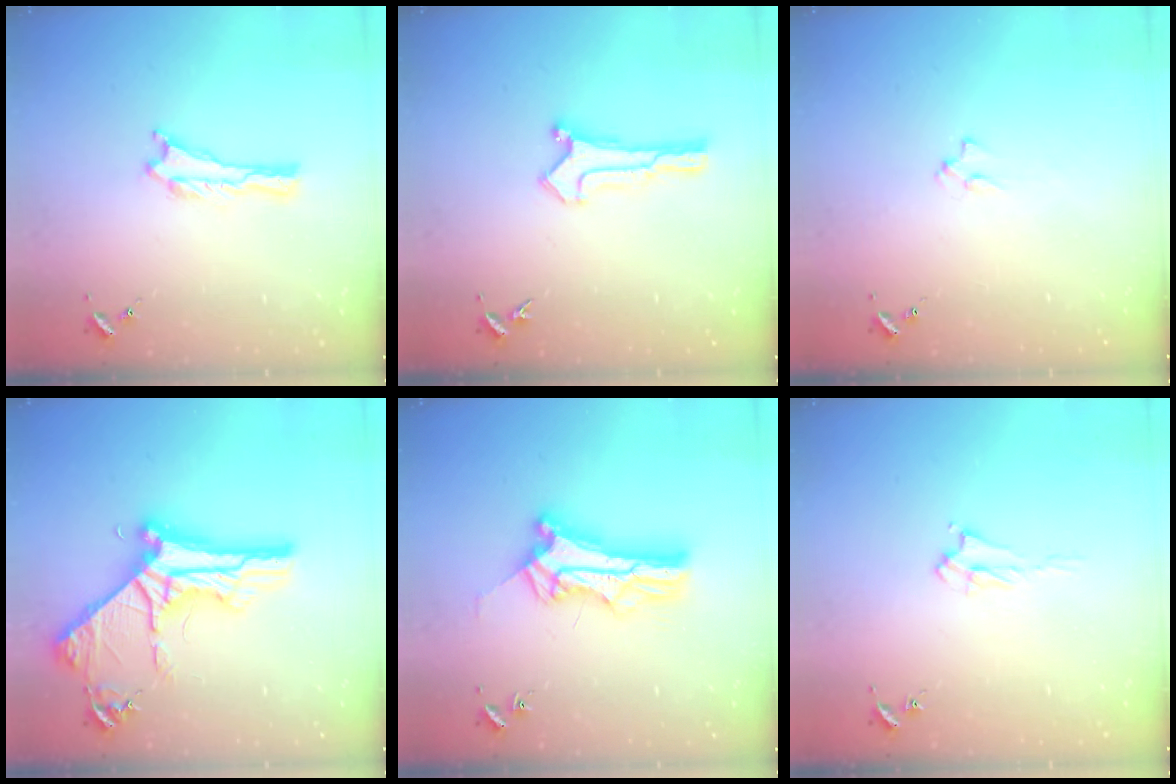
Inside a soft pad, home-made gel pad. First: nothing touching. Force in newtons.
{"total": 0.0}
{"total": 1.3, "press": 1.3, "slide": 0.3}
{"total": 10.4, "press": 10.3, "slide": 1.3}
{"total": 10.9, "press": 10.9, "slide": 0.8}
{"total": 2.2, "press": 2.2, "slide": 0.4}